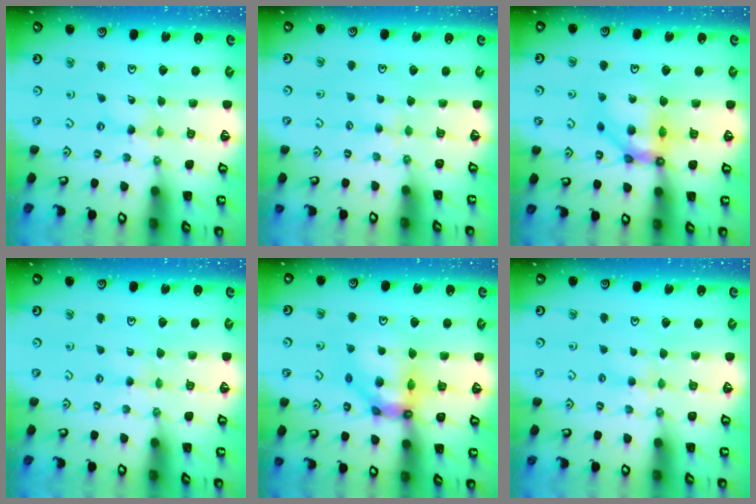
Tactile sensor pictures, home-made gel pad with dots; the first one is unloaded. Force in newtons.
{"total": 3.0, "press": 3.0, "slide": 0.5}
{"total": 9.4, "press": 9.4, "slide": 1.1}
{"total": 2.0, "press": 2.0, "slide": 0.3}
{"total": 11.5, "press": 11.2, "slide": 2.2}
{"total": 2.9, "press": 2.8, "slide": 0.3}